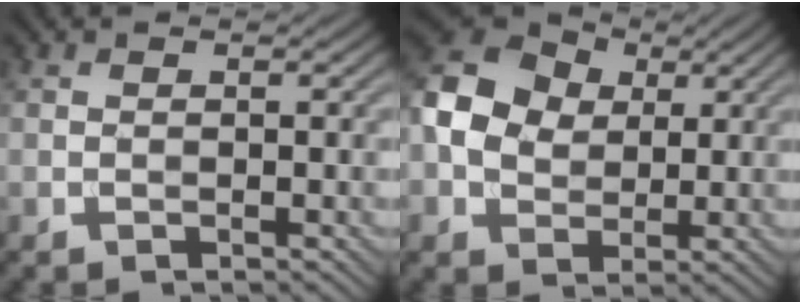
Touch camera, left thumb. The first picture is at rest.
{"total": 9.2, "force": [1.5, 7.2, 5.6], "torque": [-0.143, 0.015, 0.021]}